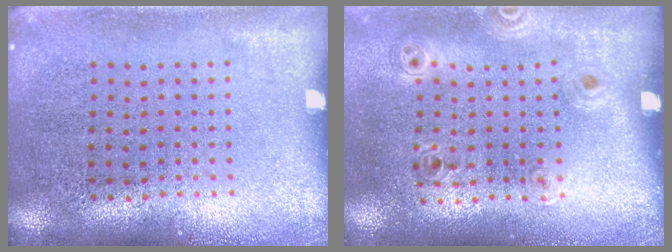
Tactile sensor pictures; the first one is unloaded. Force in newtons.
{"total": 1.1, "press": 1.0, "slide": 0.5}